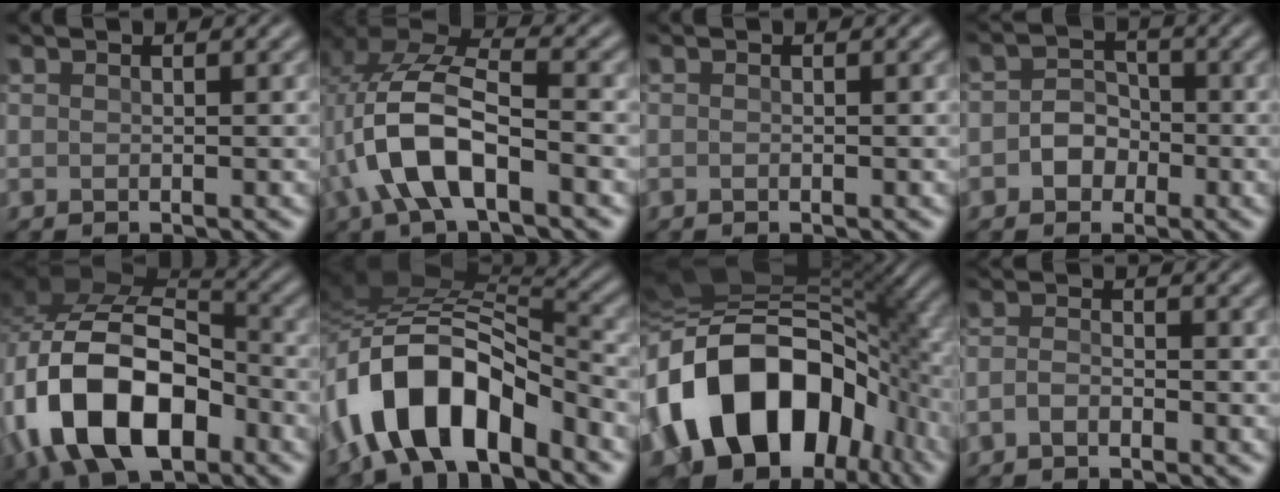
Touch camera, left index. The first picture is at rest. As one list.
[{"total": 8.4, "force": [-2.2, 3.7, 7.2], "torque": [-0.156, 0.014, -0.047]}, {"total": 0.0}, {"total": 2.8, "force": [-0.9, 2.3, 1.2], "torque": [-0.008, 0.004, -0.025]}, {"total": 14.1, "force": [-5.4, 8.4, 9.9], "torque": [-0.193, -0.005, -0.109]}, {"total": 12.2, "force": [-5.4, 6.2, 9.0], "torque": [-0.166, 0.008, -0.102]}, {"total": 16.4, "force": [-4.8, 11.0, 11.1], "torque": [-0.167, 0.004, -0.098]}, {"total": 1.5, "force": [-0.9, 0.6, 0.9], "torque": [-0.023, 0.002, -0.023]}]